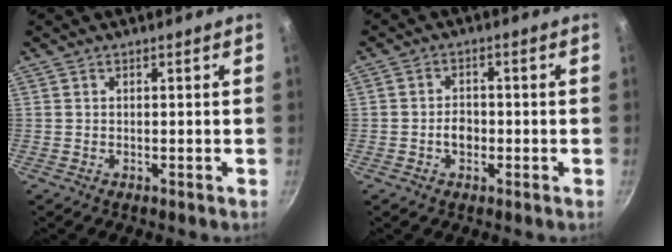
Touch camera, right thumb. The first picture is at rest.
{"total": 3.5, "force": [-1.0, 2.6, 2.1], "torque": [-0.020, 0.013, -0.017]}